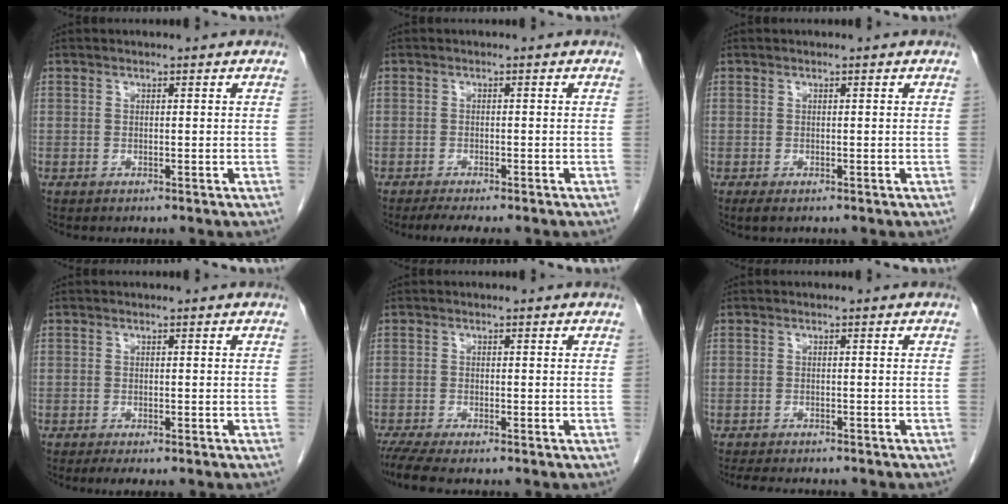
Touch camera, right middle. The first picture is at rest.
{"total": 4.4, "force": [-3.7, 0.8, 2.4], "torque": [-0.033, -0.009, -0.053]}
{"total": 1.1, "force": [-0.8, 0.3, 0.7], "torque": [-0.010, -0.002, -0.010]}
{"total": 4.4, "force": [-3.7, 0.9, 2.2], "torque": [-0.031, -0.009, -0.053]}
{"total": 4.3, "force": [-3.6, 0.1, 2.4], "torque": [-0.042, -0.012, -0.064]}
{"total": 7.7, "force": [-6.7, 1.8, 3.3], "torque": [-0.044, -0.005, -0.091]}